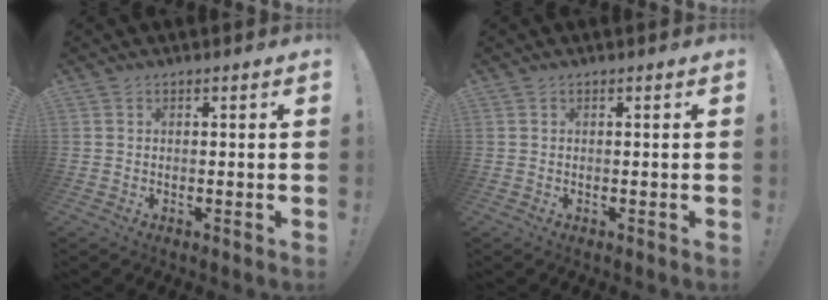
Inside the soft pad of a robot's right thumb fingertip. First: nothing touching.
{"total": 0.0}